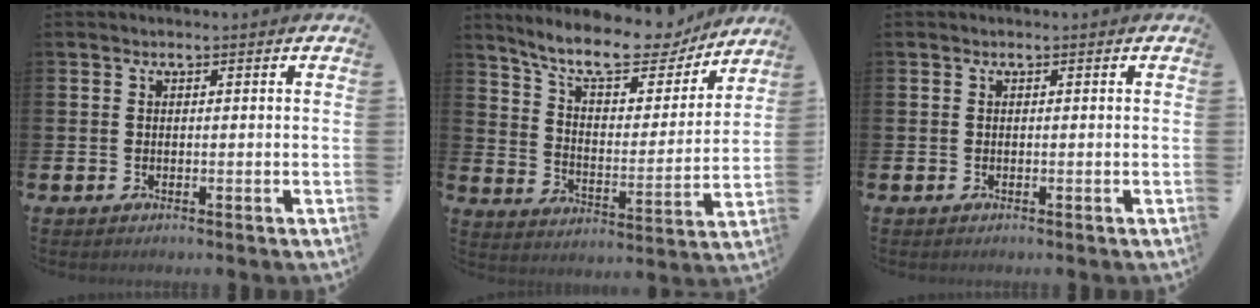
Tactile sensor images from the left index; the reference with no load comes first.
{"total": 11.5, "force": [10.1, 2.9, 4.5], "torque": [-0.110, -0.069, 0.175]}
{"total": 0.0}